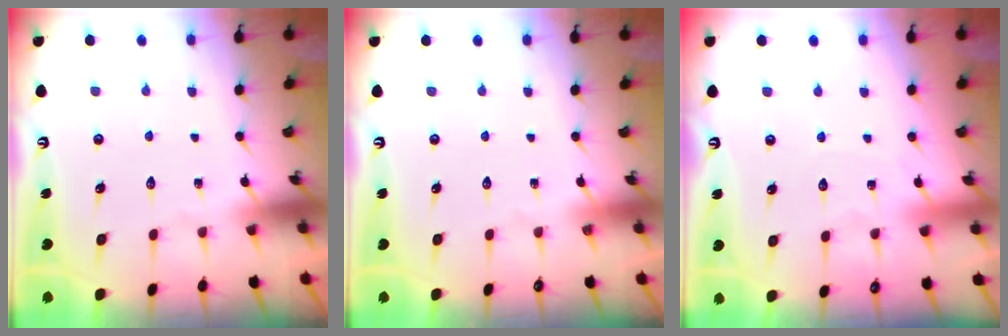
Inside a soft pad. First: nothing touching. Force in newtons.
{"total": 0.0}
{"total": 3.2, "press": 3.1, "slide": 0.3}